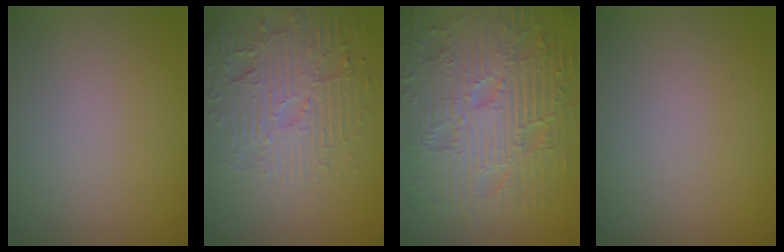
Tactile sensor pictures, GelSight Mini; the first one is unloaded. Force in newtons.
{"total": 5.1, "press": 4.5, "slide": 2.5}
{"total": 9.6, "press": 7.0, "slide": 6.6}
{"total": 0.0}